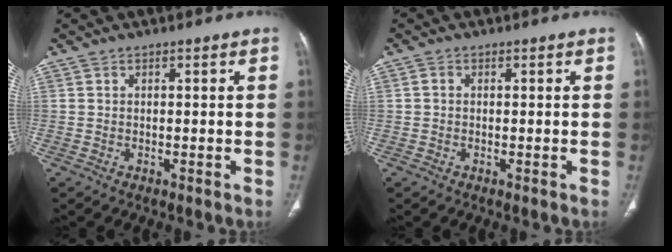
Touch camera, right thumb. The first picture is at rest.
{"total": 0.8, "force": [0.0, 0.6, 0.4], "torque": [-0.007, 0.001, -0.003]}